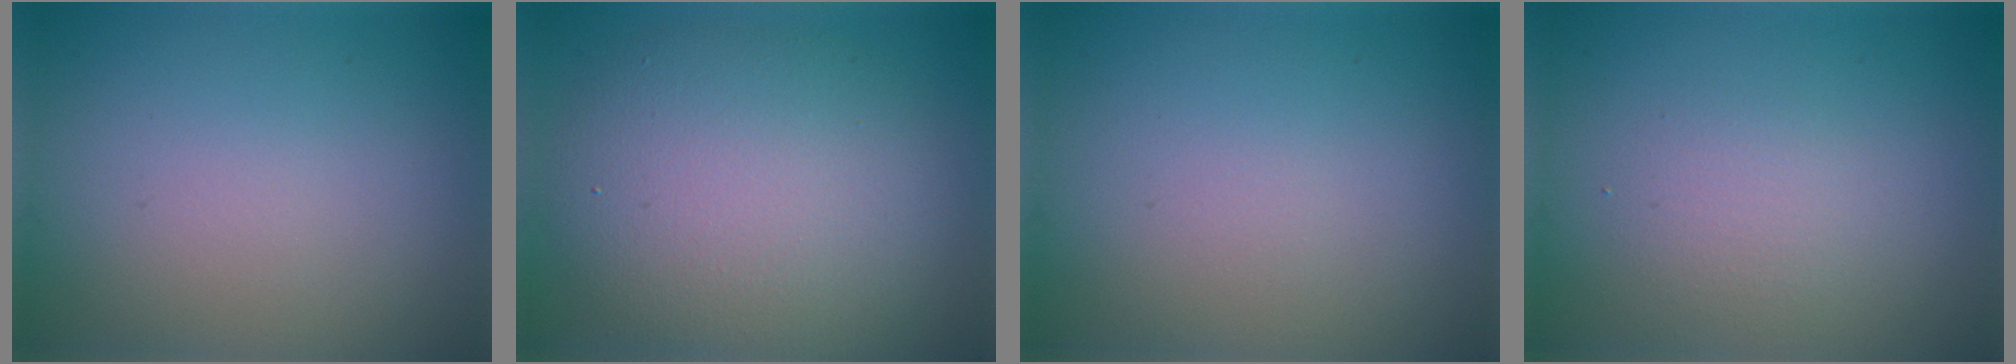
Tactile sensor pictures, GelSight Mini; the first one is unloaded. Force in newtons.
{"total": 8.8, "press": 8.8, "slide": 0.3}
{"total": 0.0}
{"total": 1.8, "press": 1.8, "slide": 0.1}